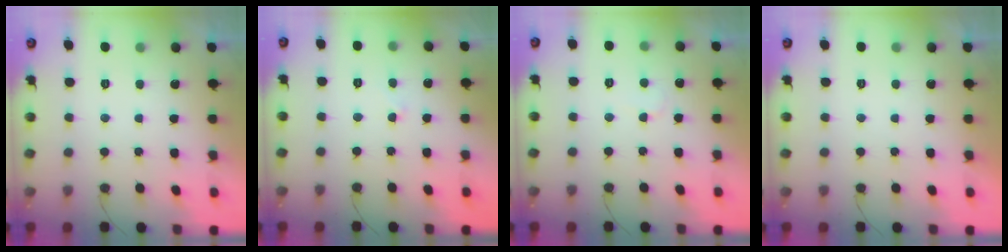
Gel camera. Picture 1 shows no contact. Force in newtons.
{"total": 2.9, "press": 2.9, "slide": 0.3}
{"total": 2.7, "press": 2.7, "slide": 0.2}
{"total": 1.8, "press": 1.8, "slide": 0.0}